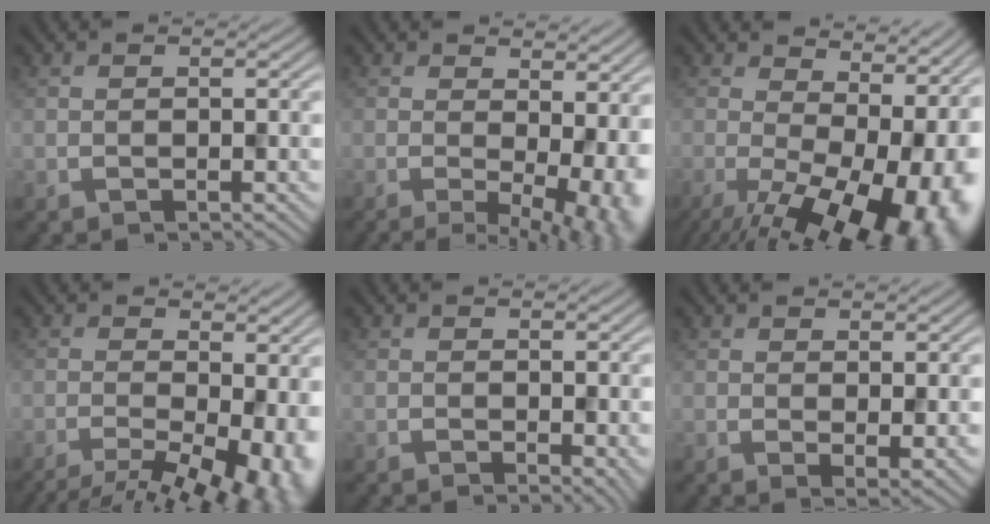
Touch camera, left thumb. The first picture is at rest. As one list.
[{"total": 7.8, "force": [0.0, 2.7, 7.3], "torque": [-0.080, -0.003, 0.018]}, {"total": 17.0, "force": [-2.7, 8.4, 14.6], "torque": [-0.181, -0.029, 0.002]}, {"total": 9.3, "force": [-3.5, 3.1, 8.0], "torque": [-0.102, -0.015, -0.036]}, {"total": 2.1, "force": [-0.1, 0.8, 1.9], "torque": [-0.025, -0.003, 0.009]}, {"total": 2.7, "force": [1.1, 0.6, 2.3], "torque": [-0.034, -0.006, 0.027]}]